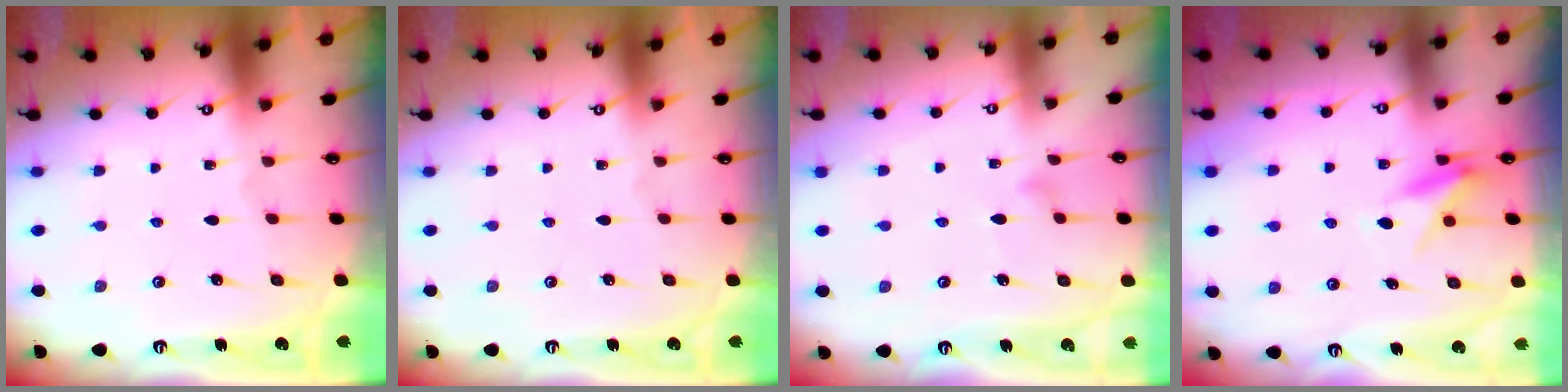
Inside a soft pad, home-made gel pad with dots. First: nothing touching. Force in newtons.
{"total": 0.0}
{"total": 8.1, "press": 8.1, "slide": 0.5}
{"total": 8.3, "press": 8.2, "slide": 1.3}